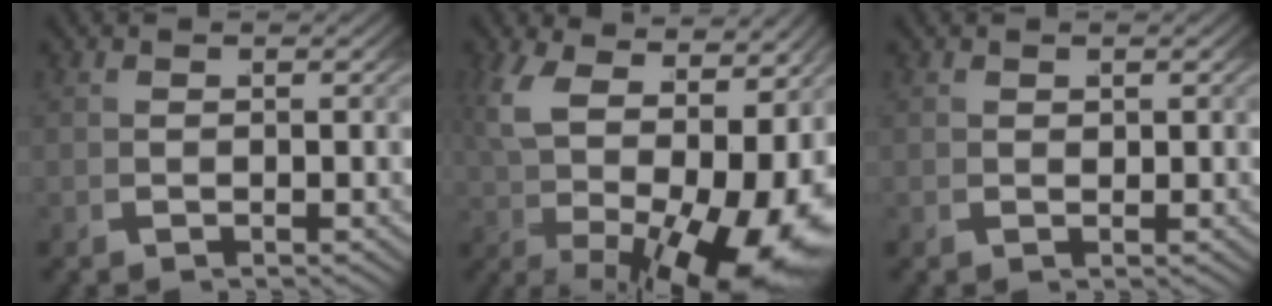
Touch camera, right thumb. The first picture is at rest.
{"total": 12.4, "force": [-0.2, 7.0, 10.3], "torque": [-0.189, -0.031, 0.021]}
{"total": 0.5, "force": [0.3, 0.4, 0.3], "torque": [-0.002, -0.001, 0.010]}